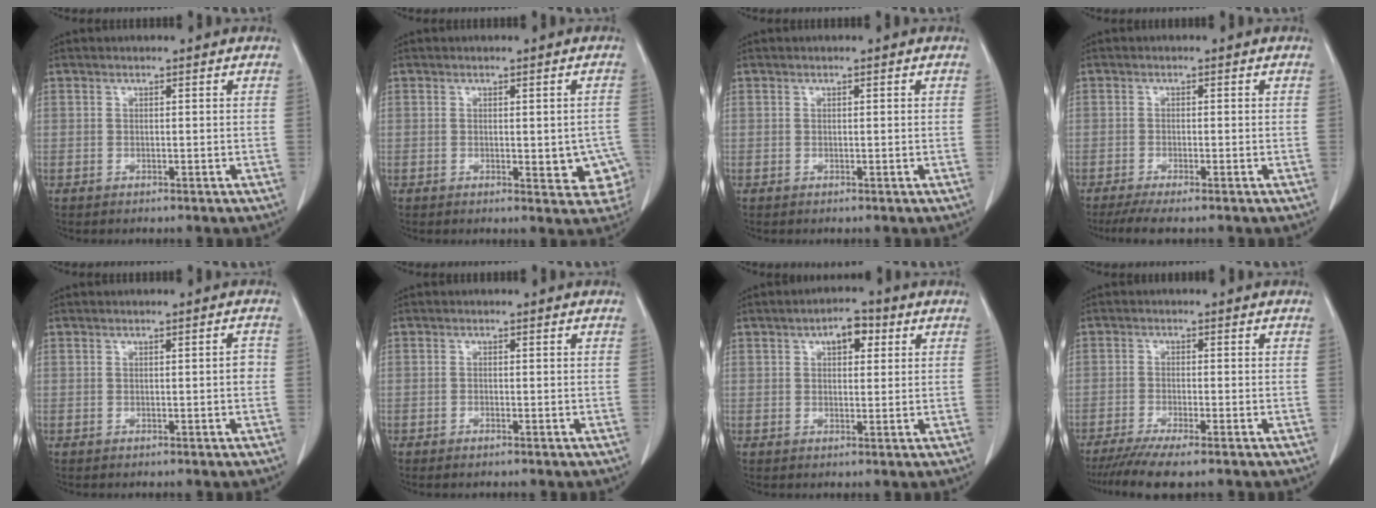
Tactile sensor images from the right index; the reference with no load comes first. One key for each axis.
{"total": 6.4, "fx": -1.2, "fy": 2.6, "fz": 5.7, "tx": -0.044, "ty": -0.001, "tz": -0.010}
{"total": 0.0}
{"total": 4.3, "fx": -3.2, "fy": 0.1, "fz": 2.8, "tx": -0.047, "ty": -0.010, "tz": -0.054}
{"total": 1.4, "fx": -0.2, "fy": 0.3, "fz": 1.4, "tx": -0.016, "ty": 0.002, "tz": -0.002}
{"total": 1.0, "fx": -0.8, "fy": 0.2, "fz": 0.6, "tx": -0.014, "ty": -0.002, "tz": -0.010}
{"total": 4.3, "fx": 1.8, "fy": 2.1, "fz": 3.3, "tx": -0.050, "ty": 0.013, "tz": 0.024}
{"total": 6.7, "fx": -5.2, "fy": 0.0, "fz": 4.3, "tx": -0.067, "ty": -0.017, "tz": -0.085}